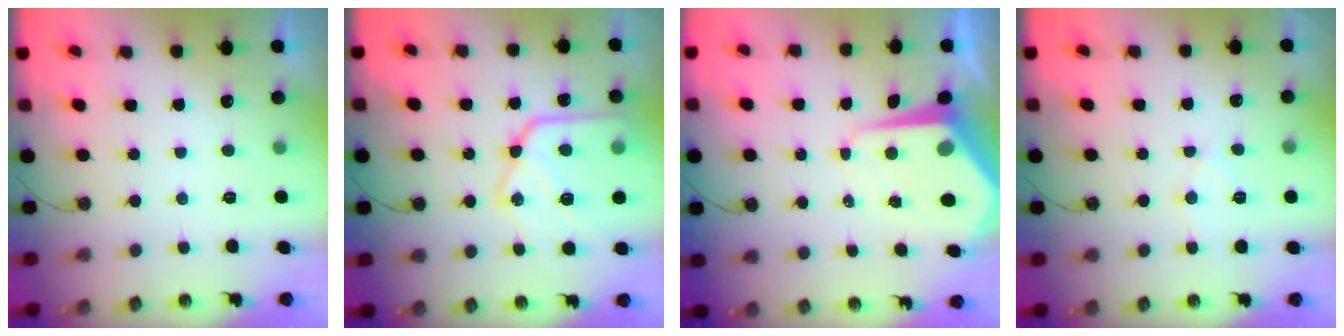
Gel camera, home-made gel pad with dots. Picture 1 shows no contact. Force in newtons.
{"total": 19.9, "press": 19.8, "slide": 2.0}
{"total": 8.3, "press": 8.3, "slide": 0.7}
{"total": 7.1, "press": 7.1, "slide": 0.5}